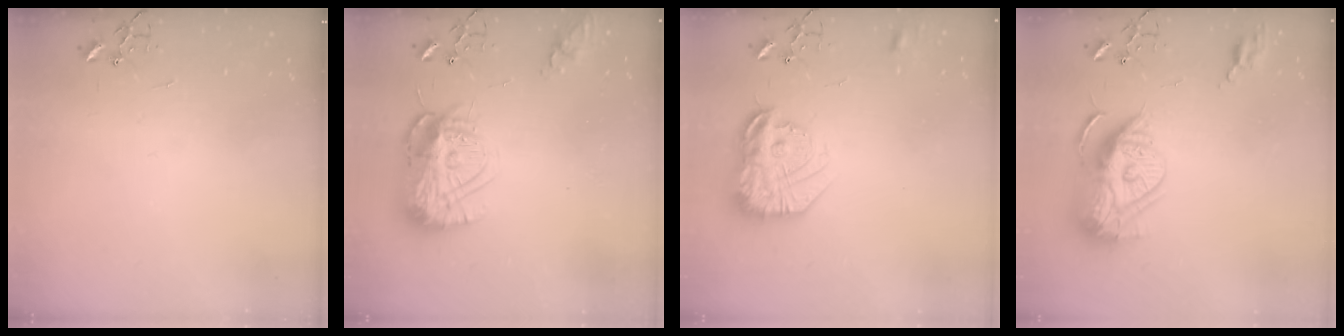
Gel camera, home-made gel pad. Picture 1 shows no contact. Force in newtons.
{"total": 15.2, "press": 15.1, "slide": 1.2}
{"total": 18.4, "press": 18.3, "slide": 1.7}
{"total": 15.7, "press": 15.6, "slide": 1.9}